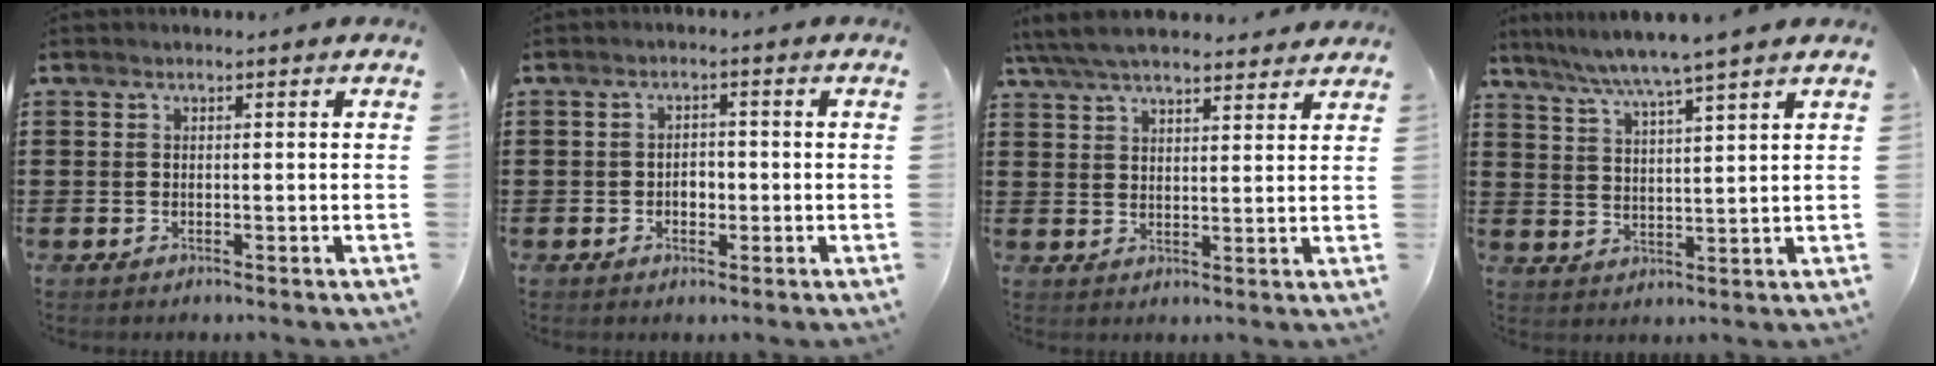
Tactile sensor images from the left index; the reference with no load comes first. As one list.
[{"total": 2.1, "force": [-0.6, 1.4, 1.5], "torque": [-0.031, 0.004, -0.014]}, {"total": 6.2, "force": [5.6, 1.2, 2.4], "torque": [-0.064, -0.015, 0.102]}, {"total": 5.4, "force": [4.6, -1.3, 2.4], "torque": [-0.063, -0.025, 0.076]}]